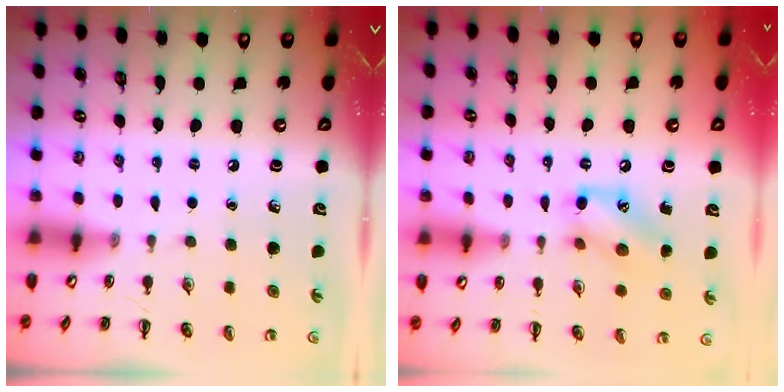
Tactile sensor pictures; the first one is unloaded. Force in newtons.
{"total": 11.3, "press": 11.2, "slide": 1.5}